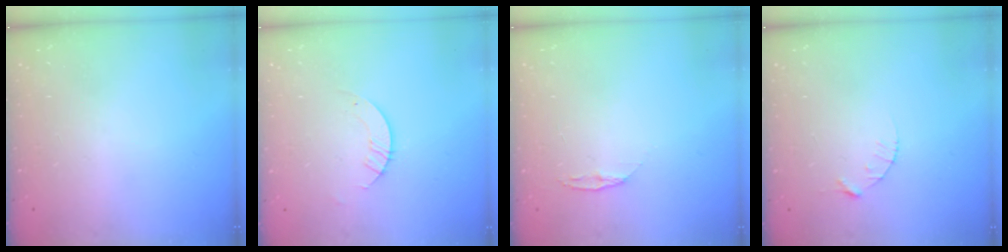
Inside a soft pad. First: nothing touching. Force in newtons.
{"total": 2.8, "press": 2.8, "slide": 0.2}
{"total": 4.1, "press": 4.1, "slide": 0.5}
{"total": 3.1, "press": 3.1, "slide": 0.4}